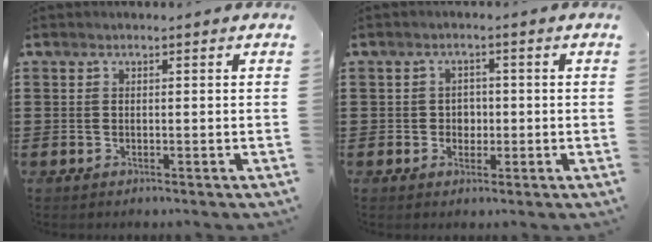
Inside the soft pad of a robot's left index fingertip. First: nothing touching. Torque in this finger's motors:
{"motor_torque": [-0.25, 0.73, 0.03, 0.00]}